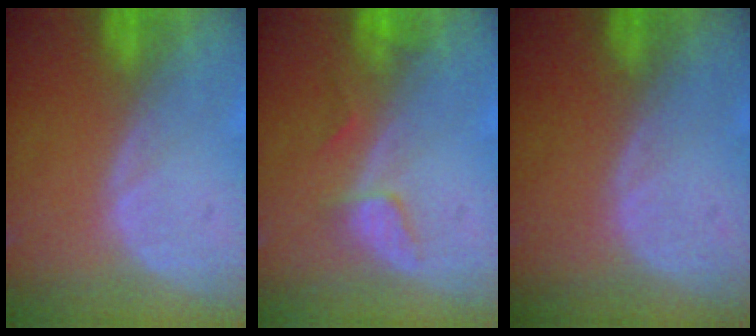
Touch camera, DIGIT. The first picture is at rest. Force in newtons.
{"total": 2.8, "press": 2.7, "slide": 0.4}
{"total": 0.0}